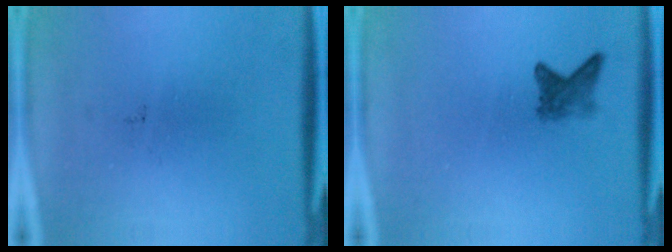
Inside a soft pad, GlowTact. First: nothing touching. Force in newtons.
{"total": 2.3}